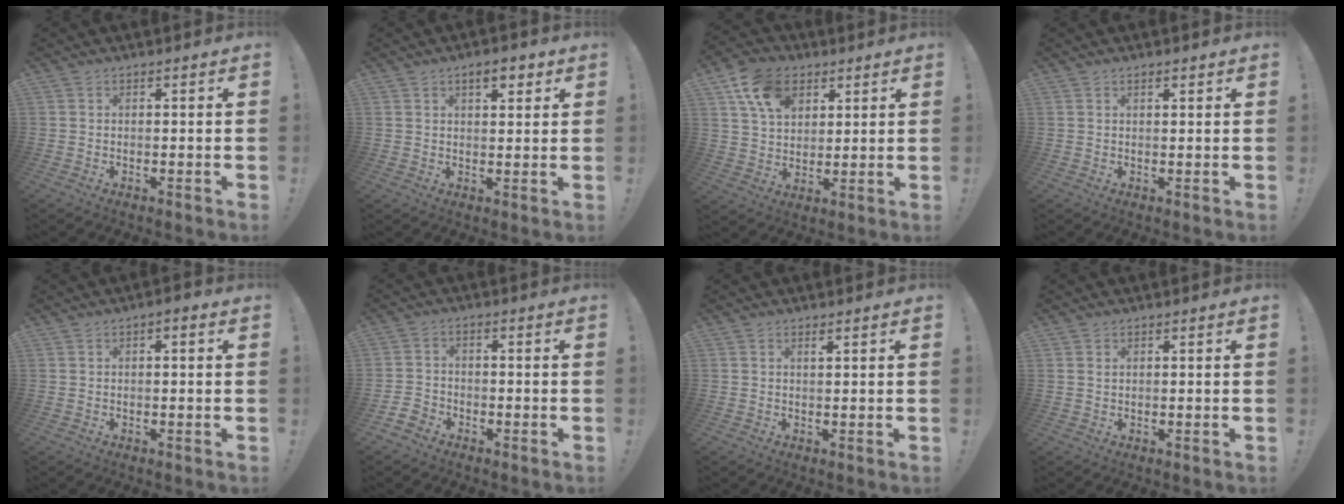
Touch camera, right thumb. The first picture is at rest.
{"total": 4.8, "force": [2.8, 2.1, 3.3], "torque": [-0.040, -0.008, 0.044]}
{"total": 13.0, "force": [6.3, 9.2, 6.7], "torque": [-0.102, -0.019, 0.120]}
{"total": 1.1, "force": [0.8, 0.4, 0.6], "torque": [0.002, -0.006, 0.013]}
{"total": 1.4, "force": [-0.4, 0.5, 1.2], "torque": [-0.014, 0.003, -0.010]}
{"total": 4.2, "force": [-3.2, 2.5, 1.1], "torque": [-0.024, 0.013, -0.061]}
{"total": 1.1, "force": [0.8, 0.1, 0.8], "torque": [-0.002, -0.006, 0.011]}
{"total": 0.8, "force": [0.5, 0.4, 0.5], "torque": [-0.016, 0.002, 0.011]}